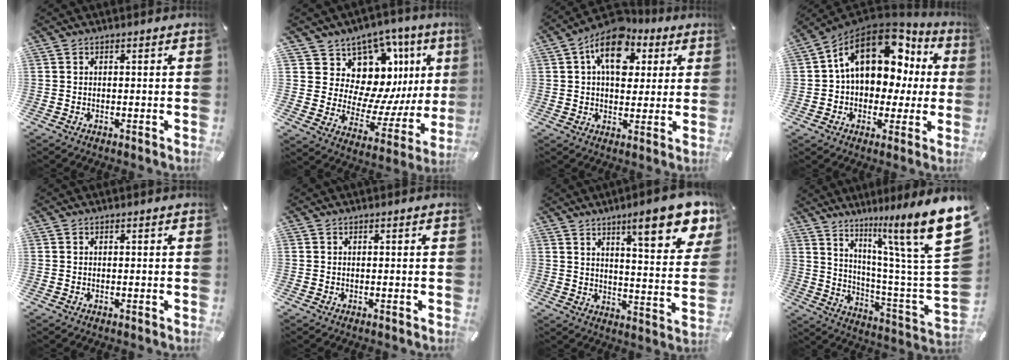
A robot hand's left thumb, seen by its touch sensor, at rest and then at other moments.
{"total": 12.6, "force": [6.6, 9.9, 4.2], "torque": [-0.044, -0.107, 0.128]}
{"total": 13.5, "force": [4.7, 9.2, 8.7], "torque": [-0.133, -0.007, 0.084]}
{"total": 17.6, "force": [5.5, 12.4, 11.2], "torque": [-0.170, -0.025, 0.096]}
{"total": 0.0}
{"total": 0.0}
{"total": 15.7, "force": [9.9, 4.1, 11.4], "torque": [-0.158, -0.057, 0.154]}
{"total": 21.9, "force": [12.5, 3.3, 17.6], "torque": [-0.257, -0.096, 0.191]}